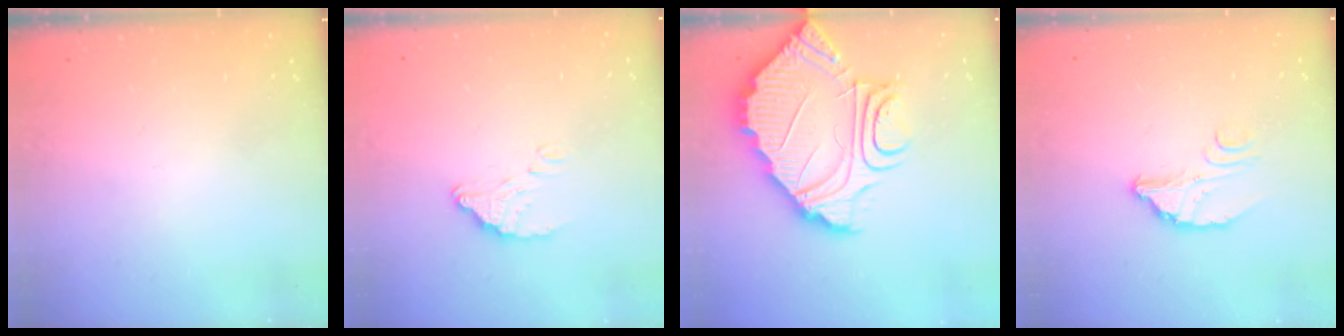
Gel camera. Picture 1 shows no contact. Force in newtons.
{"total": 4.7, "press": 4.7, "slide": 0.3}
{"total": 15.6, "press": 15.5, "slide": 1.7}
{"total": 3.9, "press": 3.9, "slide": 0.2}